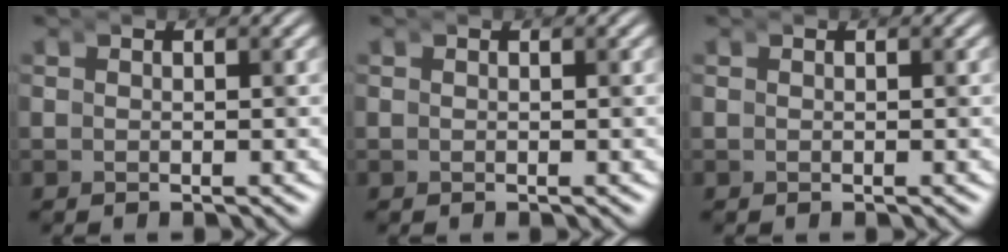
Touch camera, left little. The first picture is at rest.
{"total": 0.0}
{"total": 0.0}